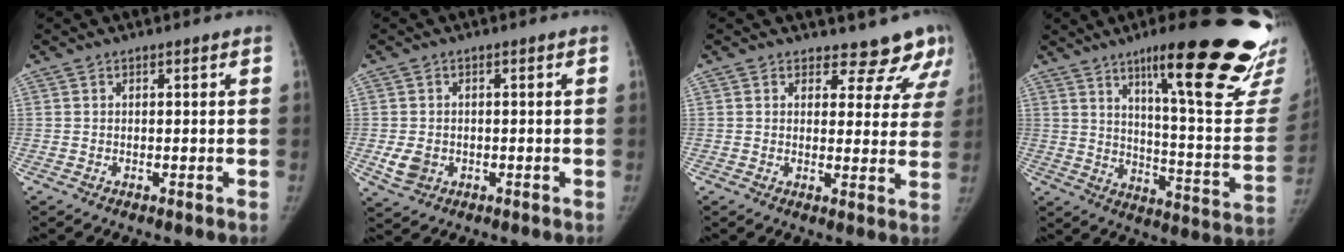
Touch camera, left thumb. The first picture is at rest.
{"total": 3.8, "force": [-0.7, 3.1, 2.1], "torque": [-0.034, -0.002, -0.007]}
{"total": 9.6, "force": [8.5, 4.2, 1.3], "torque": [0.036, -0.052, 0.078]}
{"total": 29.8, "force": [19.4, 5.2, 22.0], "torque": [-0.240, -0.099, 0.273]}